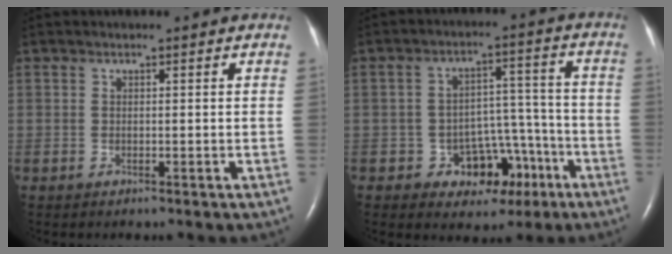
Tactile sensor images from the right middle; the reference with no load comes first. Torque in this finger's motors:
{"motor_torque": [0.15, -0.19, 0.23, 0.04]}